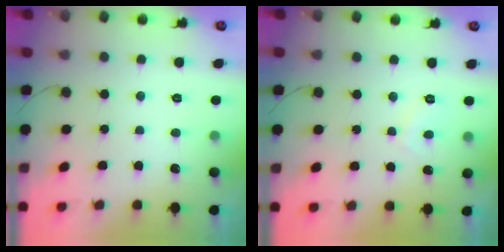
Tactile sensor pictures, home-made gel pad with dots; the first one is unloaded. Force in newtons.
{"total": 1.8, "press": 1.7, "slide": 0.7}